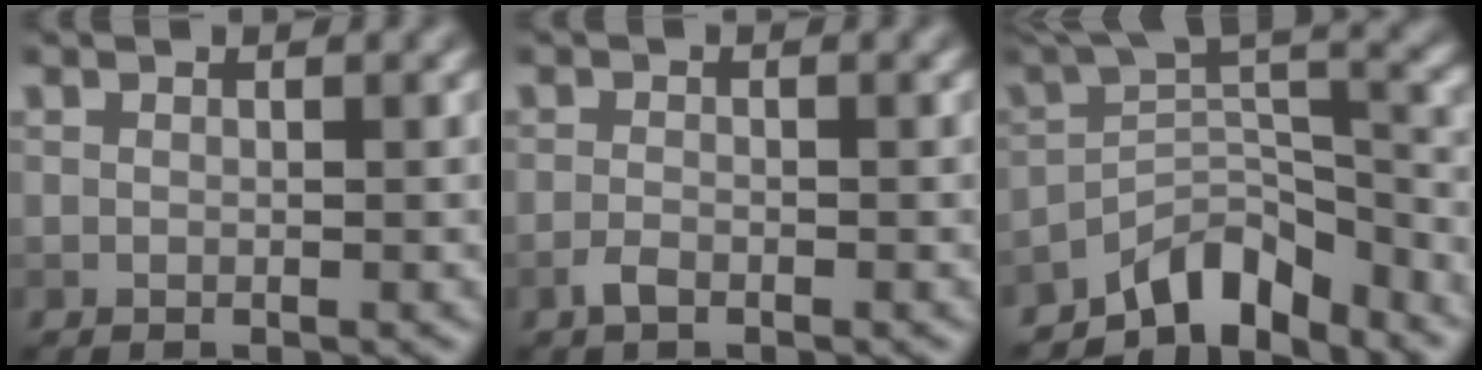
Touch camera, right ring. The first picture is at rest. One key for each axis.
{"total": 1.1, "fx": -0.8, "fy": 0.4, "fz": 0.6, "tx": -0.016, "ty": -0.001, "tz": -0.018}
{"total": 6.9, "fx": -5.3, "fy": 2.5, "fz": 3.6, "tx": -0.037, "ty": 0.006, "tz": -0.104}